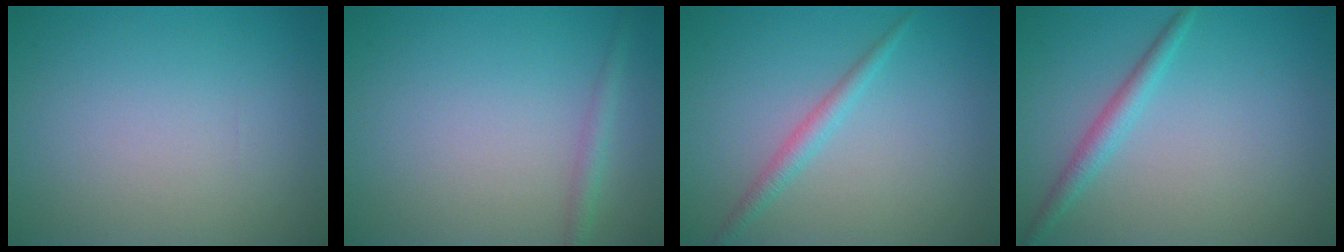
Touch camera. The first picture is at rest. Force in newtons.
{"total": 1.4, "press": 1.4, "slide": 0.0}
{"total": 1.7, "press": 1.7, "slide": 0.1}
{"total": 2.0, "press": 2.0, "slide": 0.1}